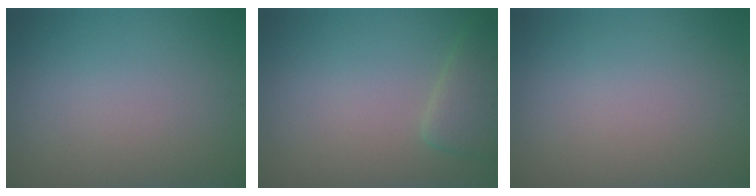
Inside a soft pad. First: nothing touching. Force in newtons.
{"total": 2.9, "press": 2.9, "slide": 0.3}
{"total": 0.0}